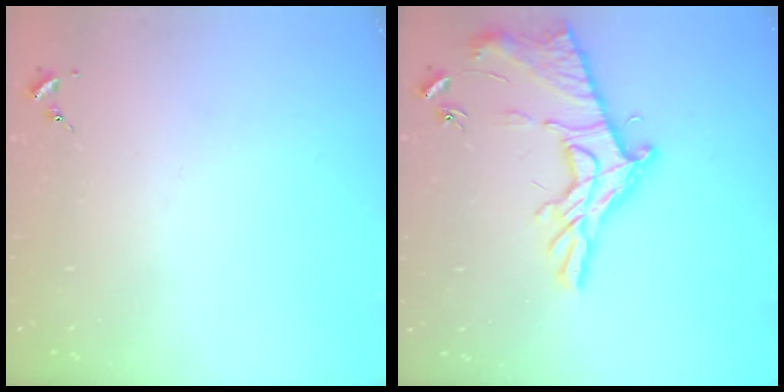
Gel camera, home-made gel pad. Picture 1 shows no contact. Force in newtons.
{"total": 17.4, "press": 17.3, "slide": 0.9}